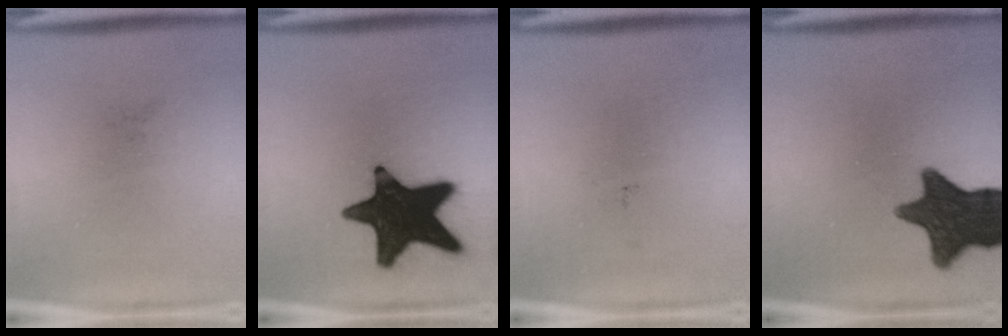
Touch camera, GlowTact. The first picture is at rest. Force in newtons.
{"total": 19.3}
{"total": 0.0}
{"total": 14.2}